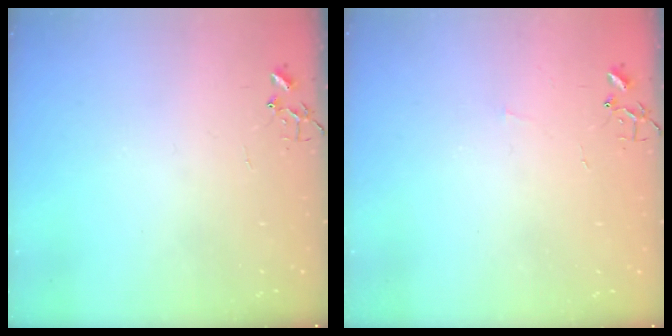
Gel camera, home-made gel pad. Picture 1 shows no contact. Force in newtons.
{"total": 2.3, "press": 2.3, "slide": 0.4}